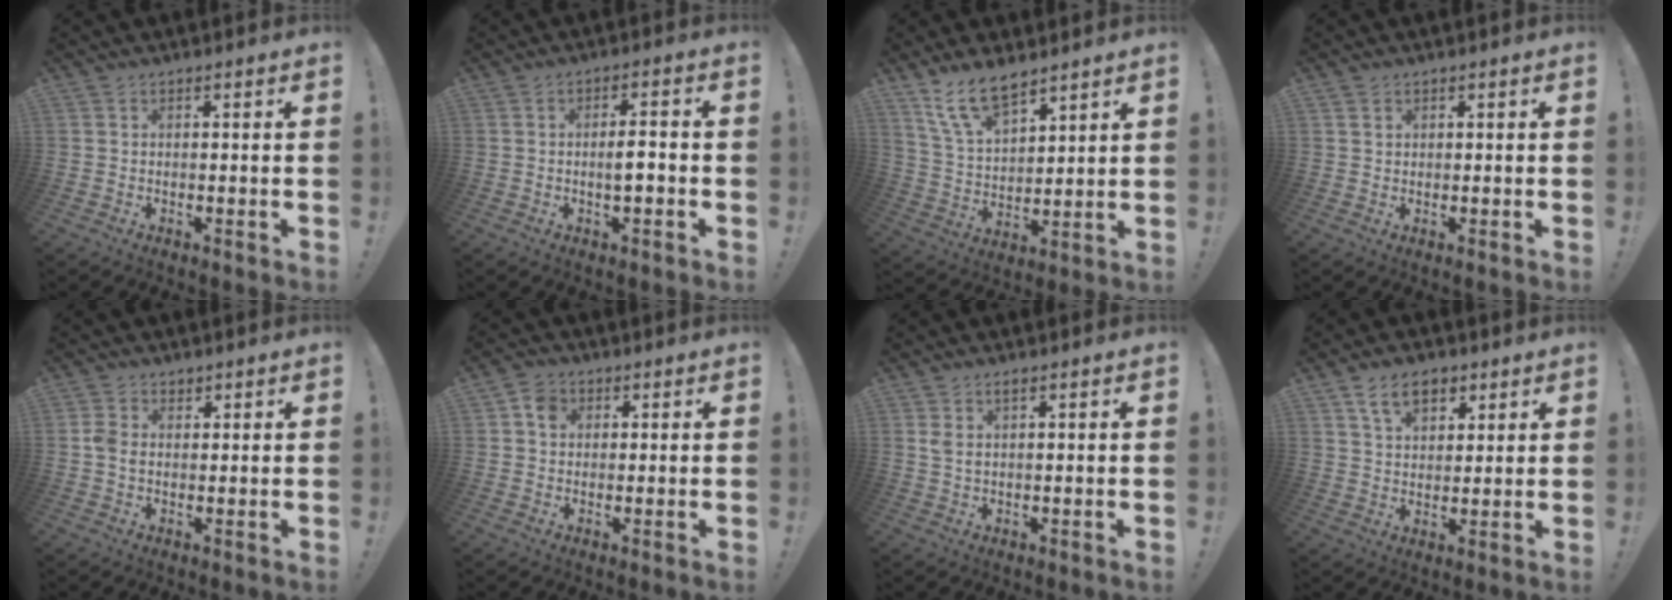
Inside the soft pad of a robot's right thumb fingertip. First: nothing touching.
{"total": 4.3, "force": [-1.2, 0.8, 4.1], "torque": [-0.066, 0.003, -0.024]}
{"total": 12.1, "force": [9.0, 5.3, 6.1], "torque": [-0.115, -0.046, 0.172]}
{"total": 1.4, "force": [1.0, 1.0, -0.1], "torque": [0.002, 0.004, 0.019]}
{"total": 3.5, "force": [1.1, 2.6, 2.1], "torque": [-0.033, -0.003, 0.021]}
{"total": 4.6, "force": [1.2, 3.9, 2.3], "torque": [-0.038, 0.009, 0.023]}
{"total": 2.2, "force": [1.1, 0.8, 1.8], "torque": [-0.038, 0.001, 0.020]}
{"total": 8.7, "force": [4.9, 5.4, 4.9], "torque": [-0.079, -0.006, 0.092]}